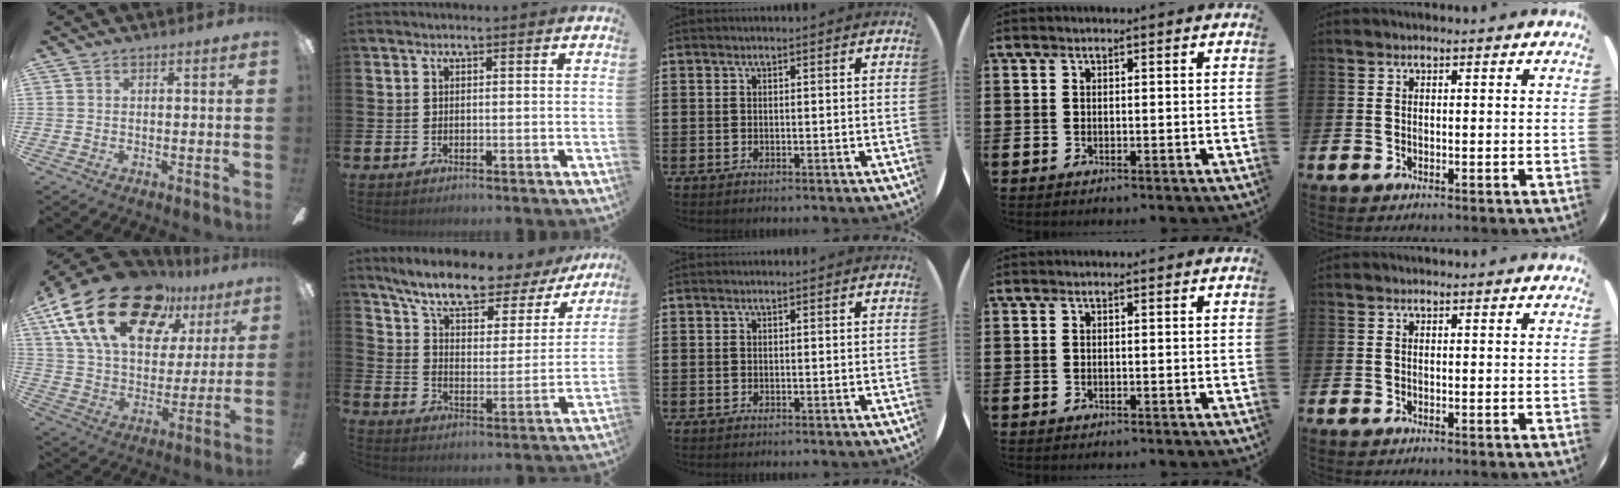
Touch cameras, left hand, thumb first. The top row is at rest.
{"thumb": {"total": 24.8, "force": [14.3, 13.1, 15.4], "torque": [-0.284, -0.073, 0.255]}, "index": {"total": 9.0, "force": [7.7, 2.6, 4.0], "torque": [-0.104, -0.050, 0.127]}}